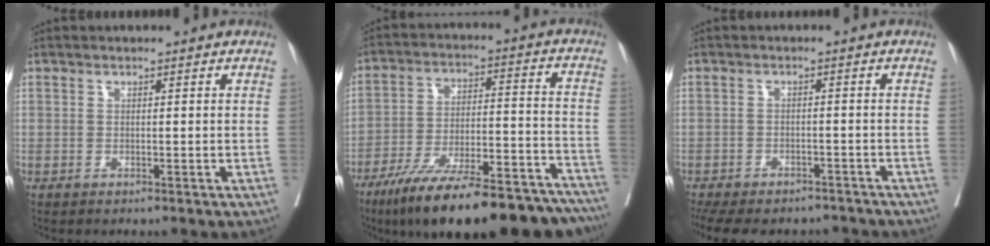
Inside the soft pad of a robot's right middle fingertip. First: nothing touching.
{"total": 26.9, "force": [-22.1, 5.0, 14.6], "torque": [-0.171, 0.004, -0.325]}
{"total": 14.3, "force": [-12.1, 5.6, 5.0], "torque": [-0.123, -0.002, -0.157]}